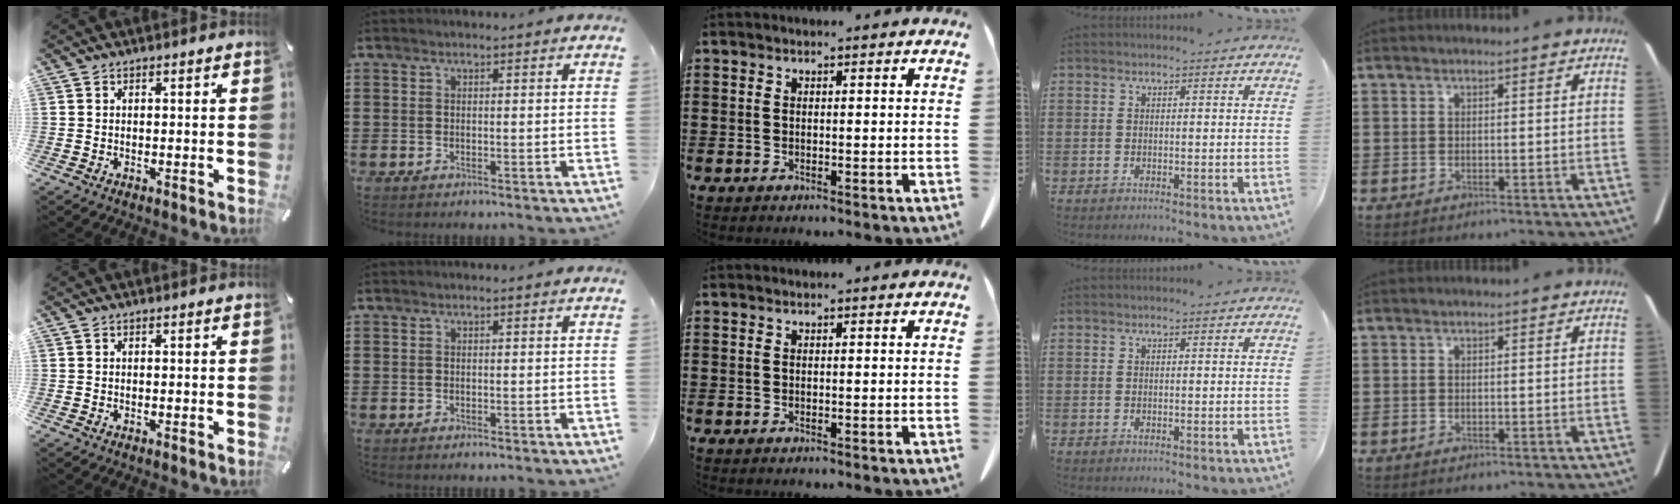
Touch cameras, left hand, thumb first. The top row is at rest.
{}